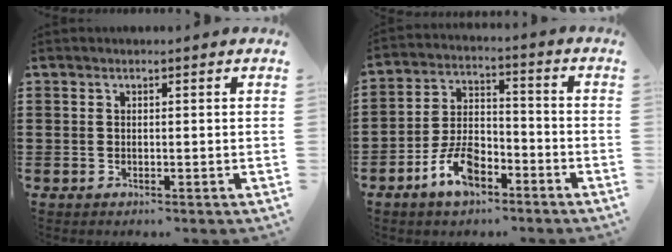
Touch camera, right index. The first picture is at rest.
{"total": 7.7, "force": [-4.5, 4.0, 4.8], "torque": [-0.109, 0.012, -0.089]}